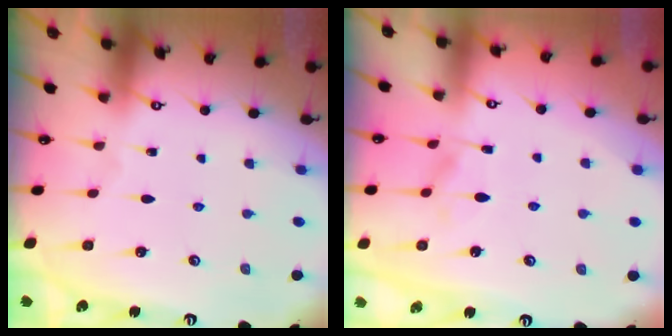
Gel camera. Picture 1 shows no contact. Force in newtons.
{"total": 1.6, "press": 1.3, "slide": 0.9}